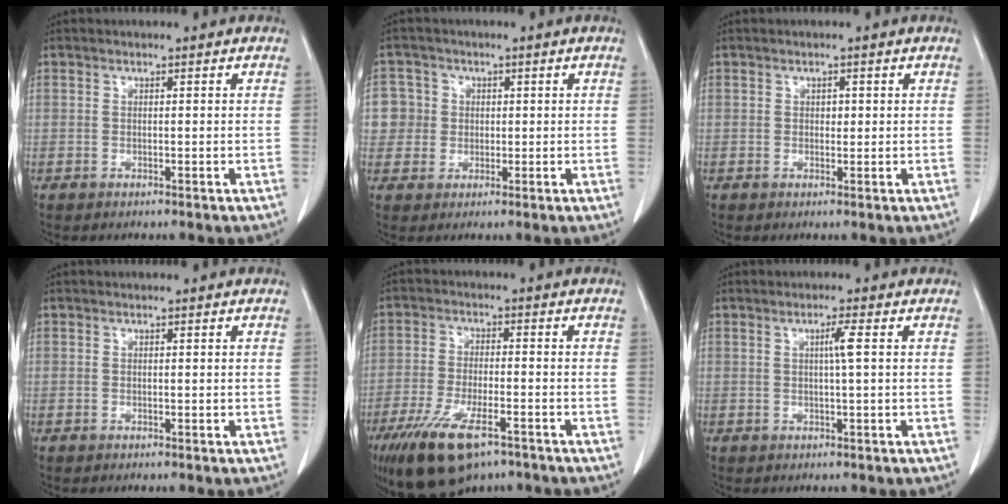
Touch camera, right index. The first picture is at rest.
{"total": 5.4, "force": [0.6, 5.4, 0.2], "torque": [0.003, 0.018, 0.014]}
{"total": 1.0, "force": [0.2, 0.8, 0.6], "torque": [-0.005, 0.001, 0.002]}
{"total": 0.0}
{"total": 12.1, "force": [-7.7, 3.8, 8.4], "torque": [-0.155, -0.020, -0.130]}
{"total": 2.3, "force": [0.4, -0.5, 2.2], "torque": [-0.037, 0.000, 0.007]}